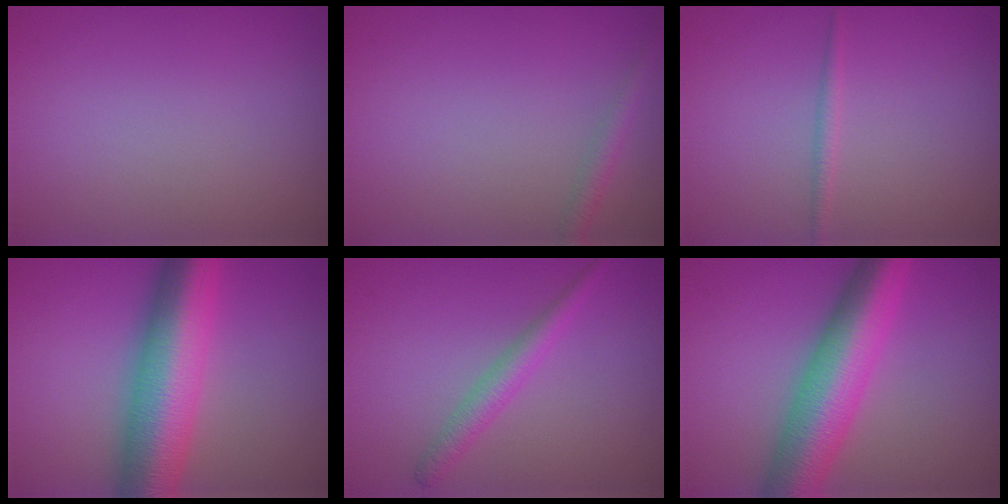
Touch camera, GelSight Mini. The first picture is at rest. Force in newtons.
{"total": 1.6, "press": 1.6, "slide": 0.1}
{"total": 0.9, "press": 0.9, "slide": 0.0}
{"total": 10.3, "press": 10.3, "slide": 0.2}
{"total": 2.4, "press": 2.4, "slide": 0.1}
{"total": 9.1, "press": 9.1, "slide": 0.4}